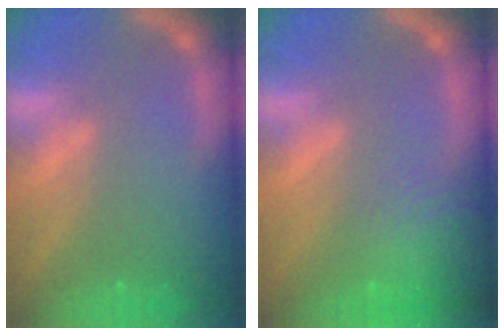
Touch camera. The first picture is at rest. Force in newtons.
{"total": 8.5}